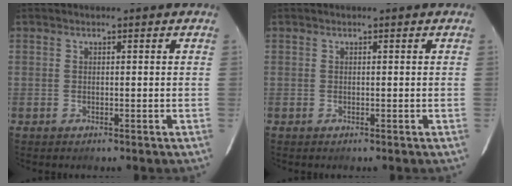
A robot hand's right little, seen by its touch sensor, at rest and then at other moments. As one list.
[{"total": 0.0}]